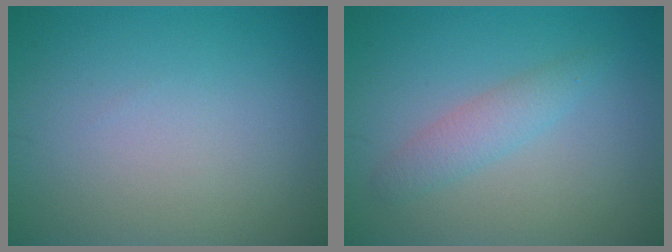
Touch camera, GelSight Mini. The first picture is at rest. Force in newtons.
{"total": 2.1, "press": 2.1, "slide": 0.2}